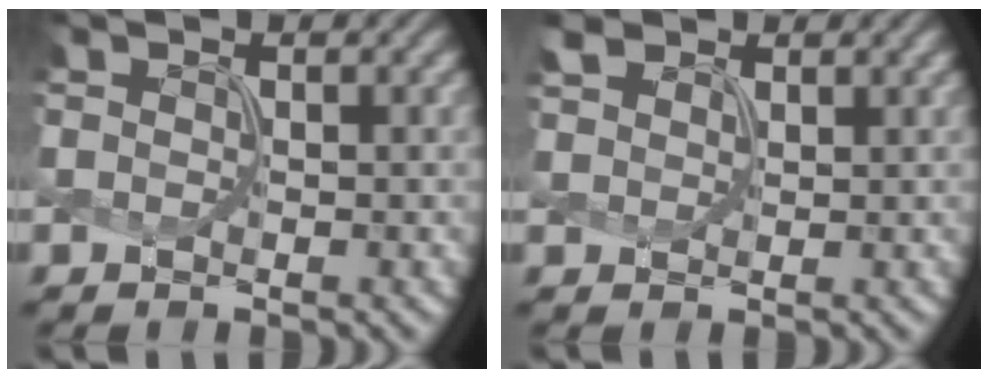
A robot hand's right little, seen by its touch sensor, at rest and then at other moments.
{"total": 2.5, "force": [2.0, 1.1, 1.0], "torque": [-0.029, 0.012, 0.043]}